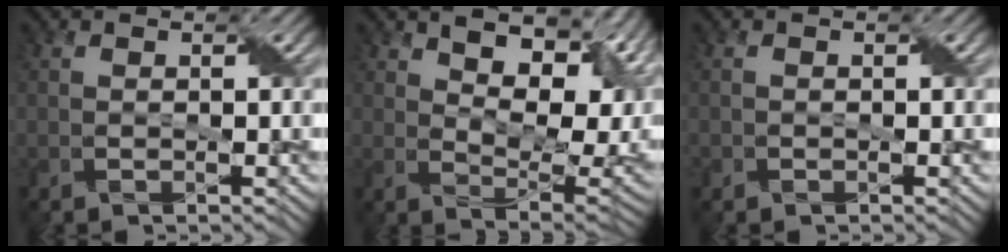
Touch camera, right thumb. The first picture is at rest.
{"total": 15.5, "force": [6.8, 7.0, 12.1], "torque": [-0.187, 0.011, 0.108]}
{"total": 0.6, "force": [-0.3, 0.5, 0.0], "torque": [0.001, -0.002, -0.006]}